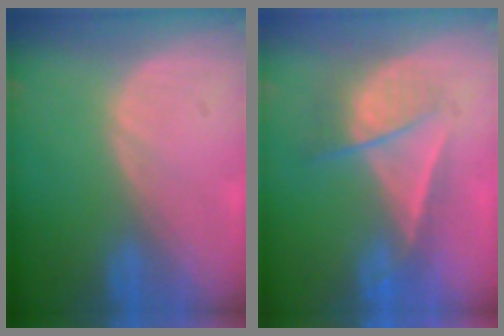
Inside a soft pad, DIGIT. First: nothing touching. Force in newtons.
{"total": 7.1, "press": 6.1, "slide": 3.7}